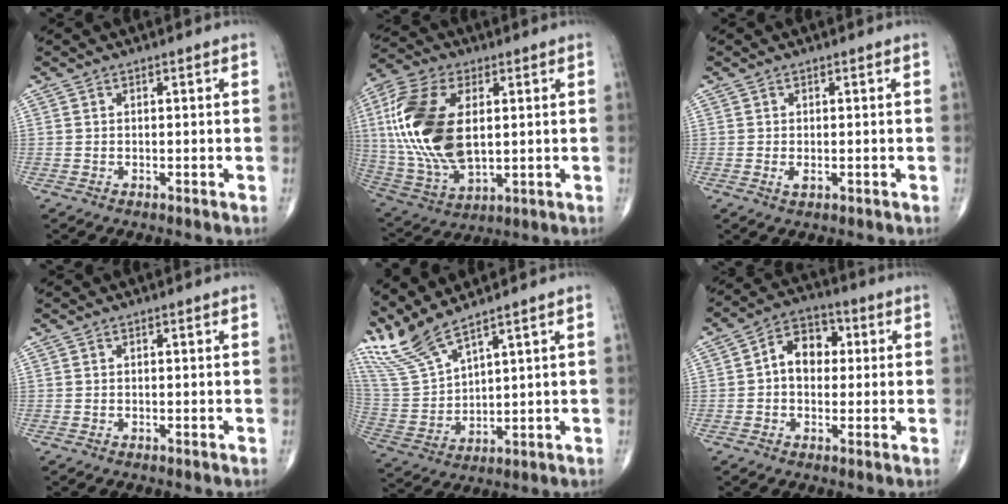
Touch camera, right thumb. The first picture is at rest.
{"total": 21.3, "force": [2.9, 11.8, 17.5], "torque": [-0.374, -0.013, 0.057]}
{"total": 1.2, "force": [-0.3, 0.6, 1.0], "torque": [-0.016, -0.003, -0.005]}
{"total": 0.0}
{"total": 10.0, "force": [8.9, 1.0, 4.4], "torque": [-0.110, -0.041, 0.204]}
{"total": 8.4, "force": [0.8, 6.1, 5.7], "torque": [-0.064, 0.022, 0.004]}